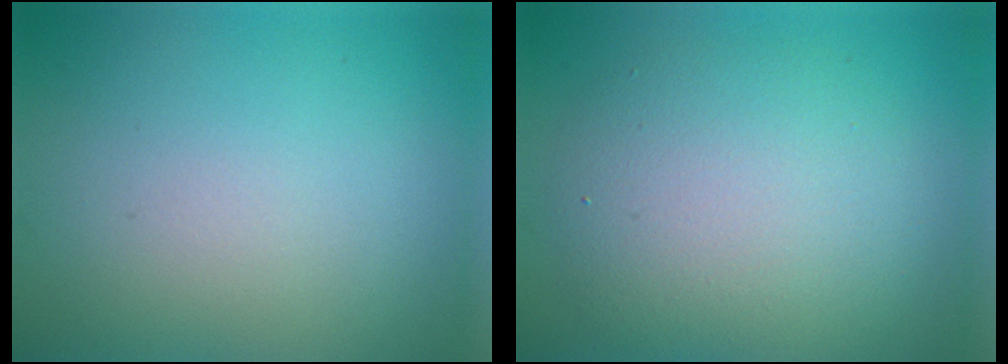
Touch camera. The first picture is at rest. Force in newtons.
{"total": 6.6, "press": 6.6, "slide": 0.3}